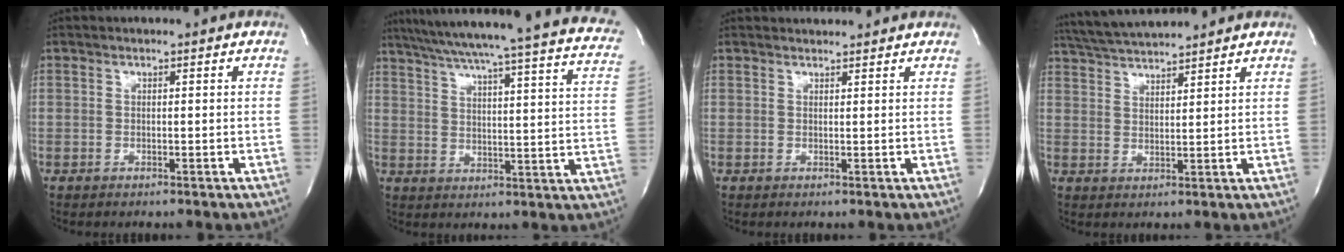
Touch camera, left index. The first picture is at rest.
{"total": 30.4, "force": [25.7, 2.4, 16.1], "torque": [-0.224, -0.037, 0.307]}
{"total": 3.1, "force": [3.0, 0.5, 0.3], "torque": [-0.010, 0.017, 0.037]}
{"total": 8.6, "force": [8.1, 0.0, 2.8], "torque": [-0.062, 0.025, 0.142]}